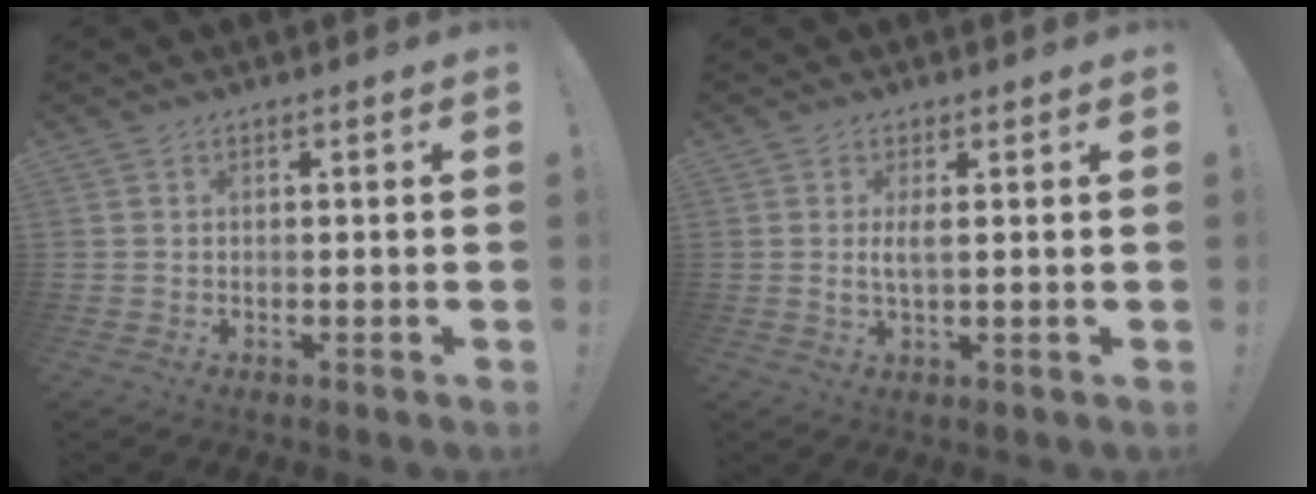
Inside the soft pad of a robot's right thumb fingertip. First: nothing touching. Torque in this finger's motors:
{"motor_torque": [0.07, 0.25, 0.54, 0.26, 0.00]}